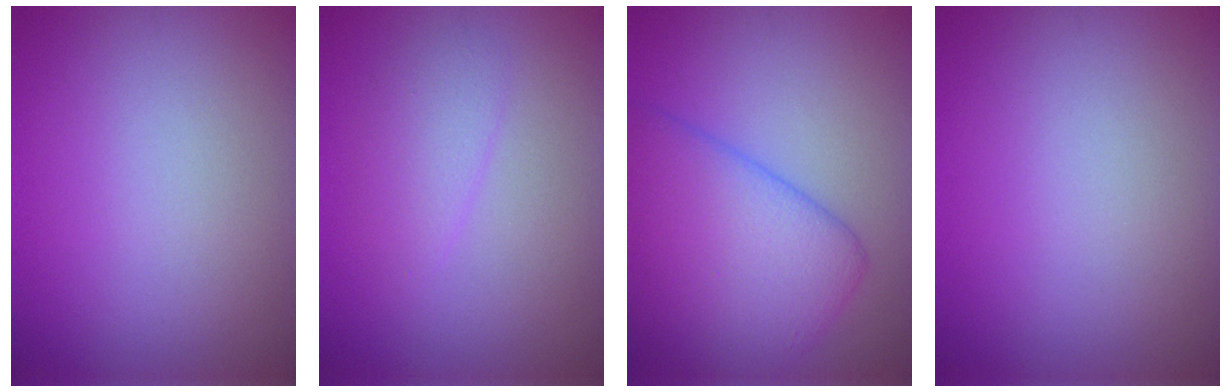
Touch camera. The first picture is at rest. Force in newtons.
{"total": 2.0, "press": 2.0, "slide": 0.1}
{"total": 7.8, "press": 7.8, "slide": 0.5}
{"total": 0.0}